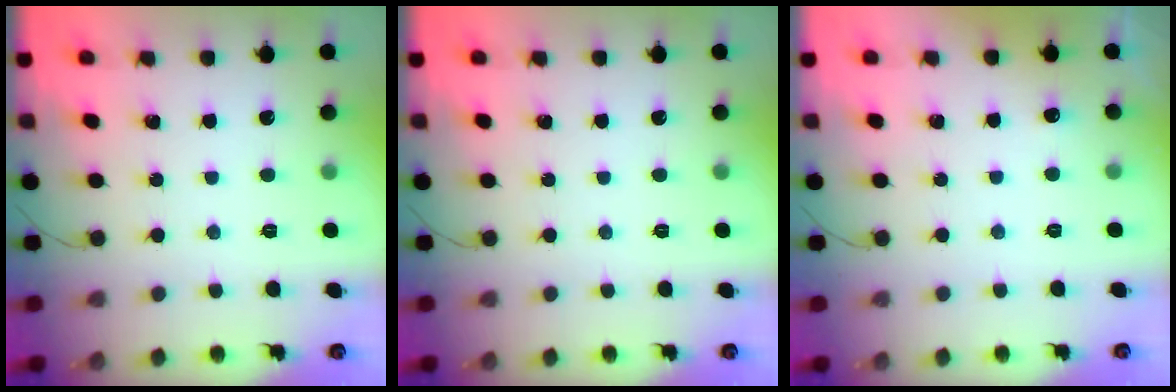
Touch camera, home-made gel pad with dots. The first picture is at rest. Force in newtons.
{"total": 0.0}
{"total": 2.8, "press": 2.6, "slide": 1.2}